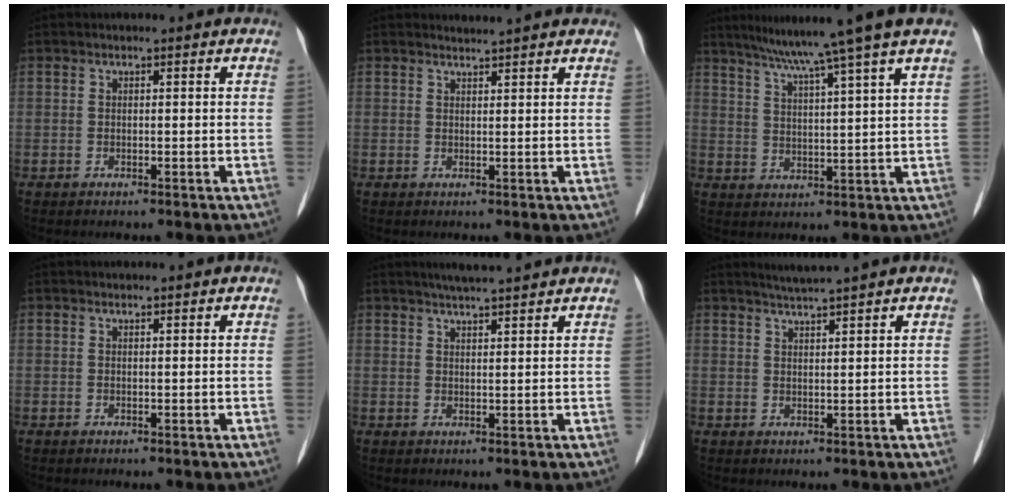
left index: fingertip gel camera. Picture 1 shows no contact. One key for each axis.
{"total": 3.7, "fx": 3.6, "fy": 0.5, "fz": 0.8, "tx": -0.017, "ty": 0.016, "tz": 0.042}
{"total": 11.1, "fx": 8.6, "fy": -2.4, "fz": 6.6, "tx": -0.107, "ty": 0.005, "tz": 0.126}
{"total": 1.0, "fx": 1.0, "fy": 0.1, "fz": 0.3, "tx": -0.009, "ty": 0.009, "tz": 0.018}
{"total": 6.7, "fx": 6.0, "fy": 0.4, "fz": 3.1, "tx": -0.051, "ty": 0.024, "tz": 0.090}
{"total": 4.2, "fx": 3.8, "fy": -0.9, "fz": 1.7, "tx": -0.030, "ty": 0.012, "tz": 0.065}